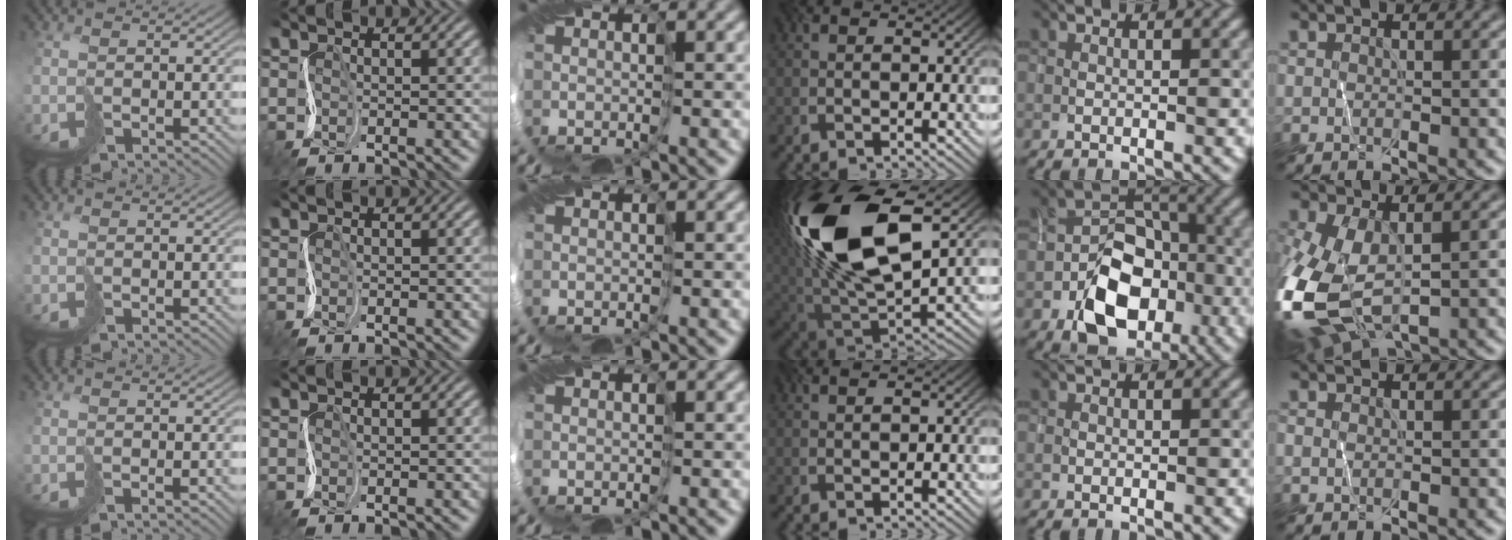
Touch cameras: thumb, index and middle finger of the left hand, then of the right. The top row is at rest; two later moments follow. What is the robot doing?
{"motion": "cut", "object": "receipt paper"}